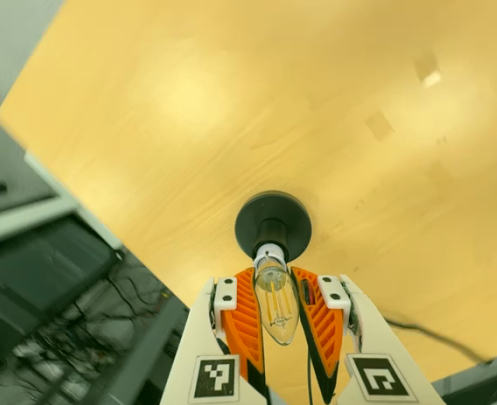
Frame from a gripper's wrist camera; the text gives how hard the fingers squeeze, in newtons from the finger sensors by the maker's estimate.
{"total": 17.9, "left": 16.6, "right": 19.2}